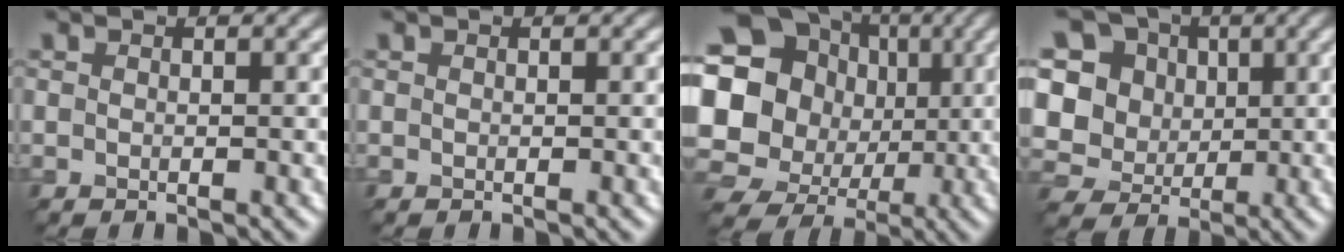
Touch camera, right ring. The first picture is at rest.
{"total": 0.0}
{"total": 20.2, "force": [1.1, 18.8, 7.3], "torque": [-0.191, 0.006, -0.011]}
{"total": 13.8, "force": [3.2, 12.2, 5.6], "torque": [-0.161, 0.031, 0.049]}